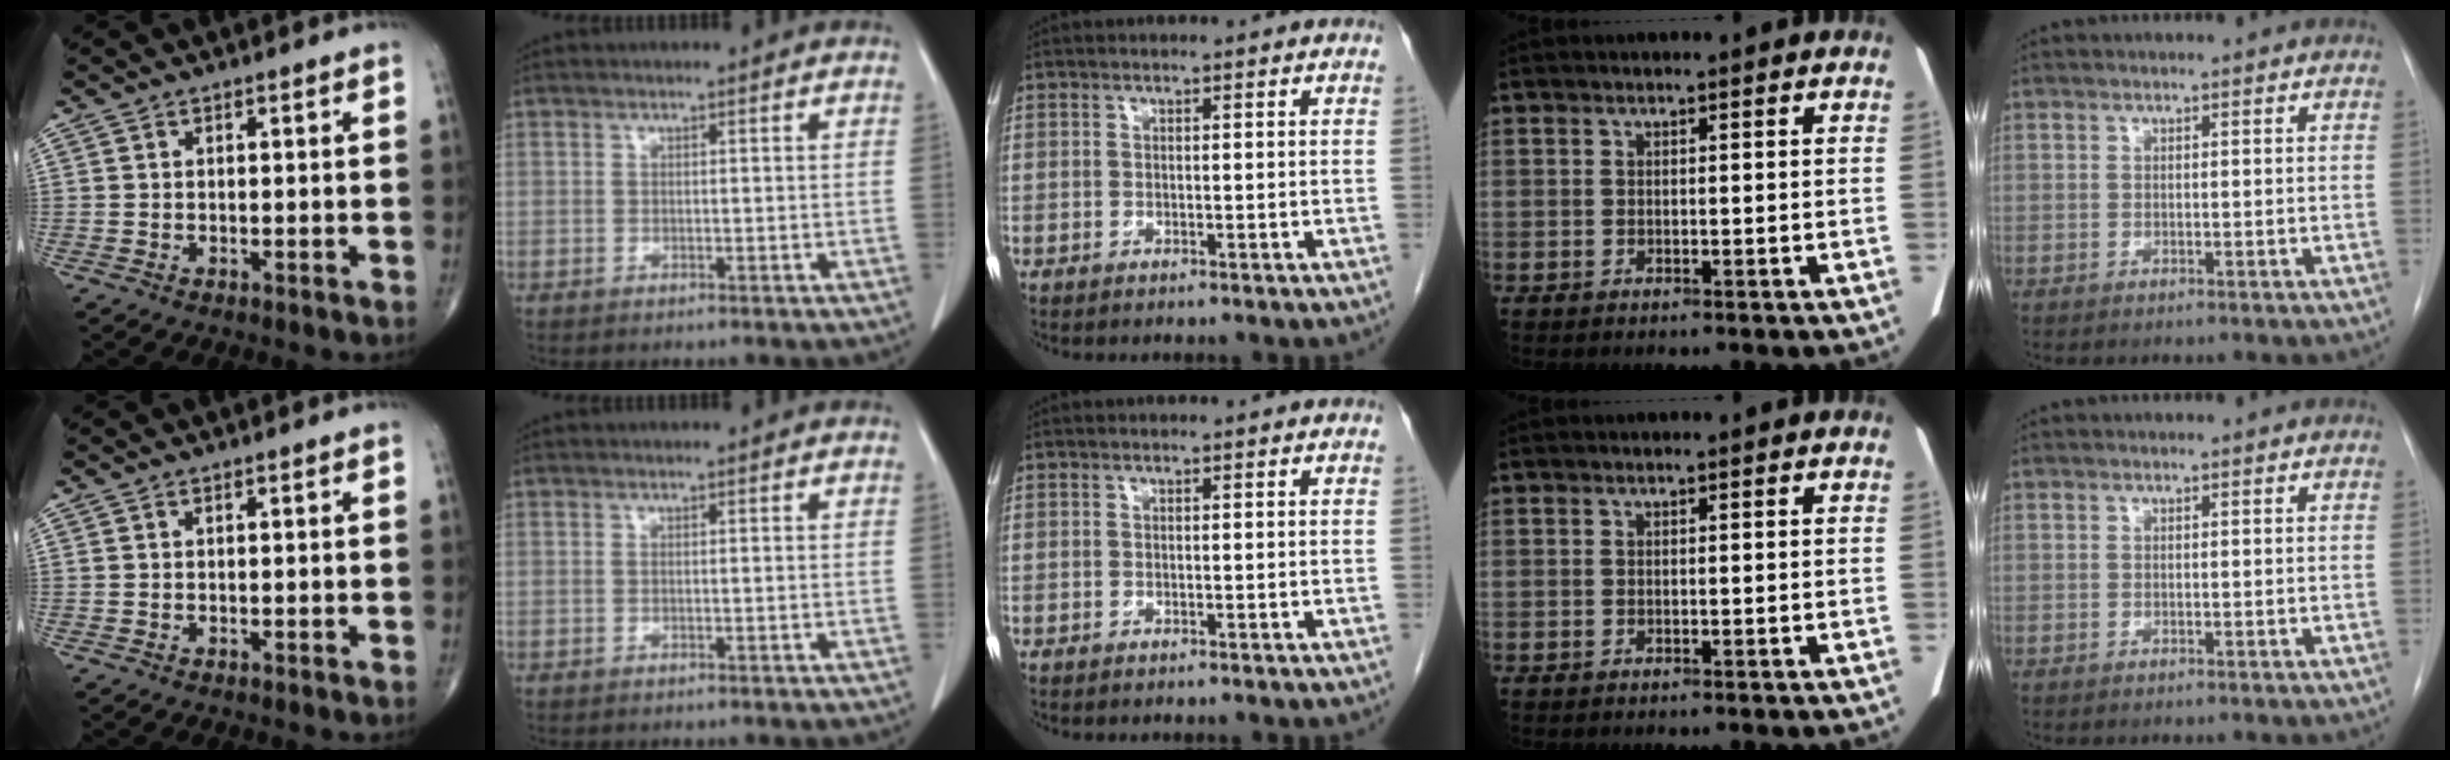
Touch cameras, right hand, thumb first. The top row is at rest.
{}